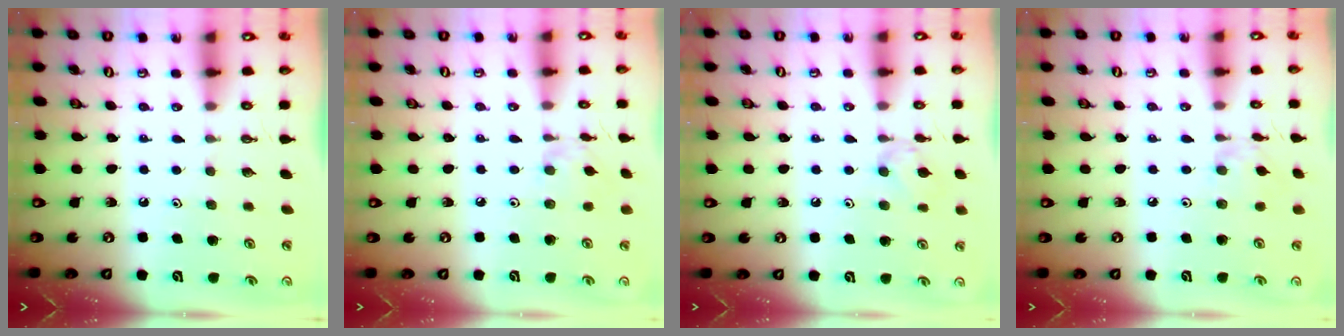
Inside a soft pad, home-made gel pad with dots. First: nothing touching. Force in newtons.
{"total": 2.1, "press": 2.1, "slide": 0.2}
{"total": 6.7, "press": 6.7, "slide": 0.7}
{"total": 2.1, "press": 2.1, "slide": 0.2}